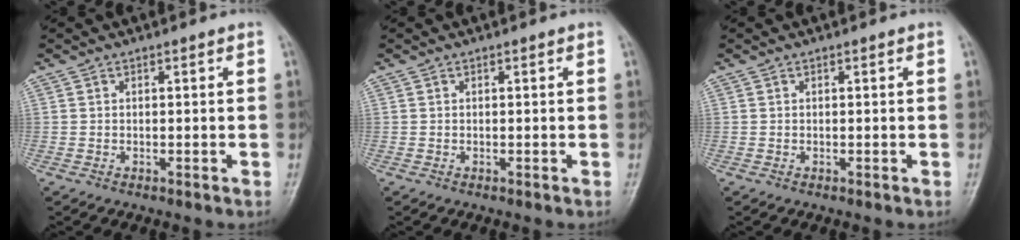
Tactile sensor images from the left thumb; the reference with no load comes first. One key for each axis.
{"total": 0.0}
{"total": 0.0}